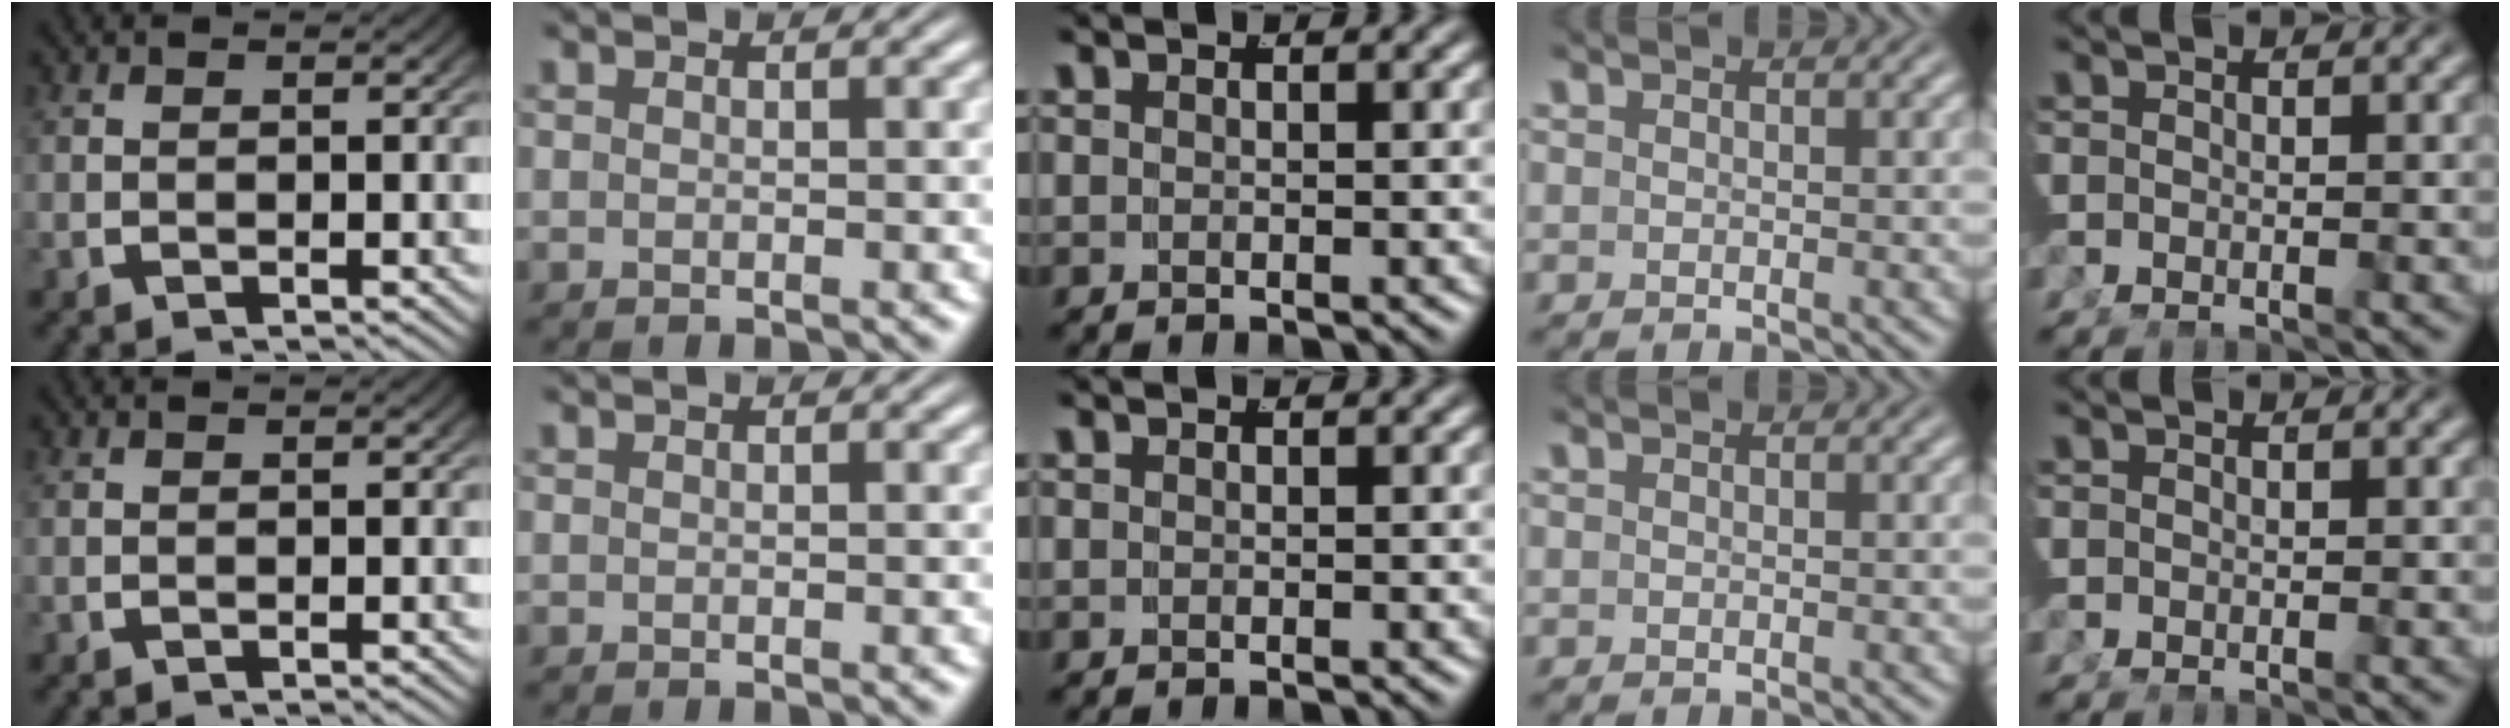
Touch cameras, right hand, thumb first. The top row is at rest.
{}